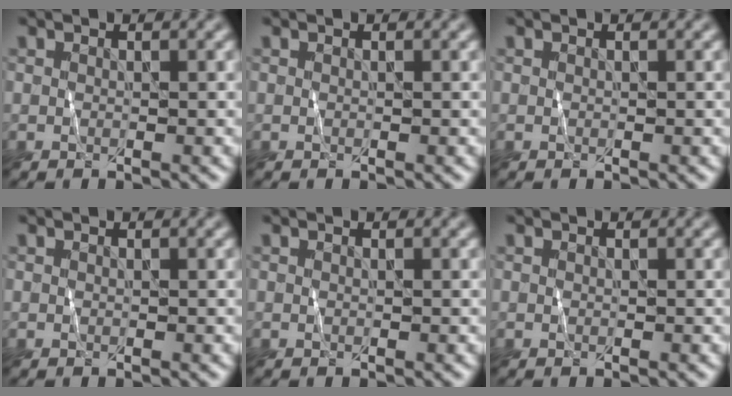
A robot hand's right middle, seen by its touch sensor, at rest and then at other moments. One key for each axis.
{"total": 0.0}
{"total": 0.0}
{"total": 0.0}
{"total": 0.0}
{"total": 0.0}